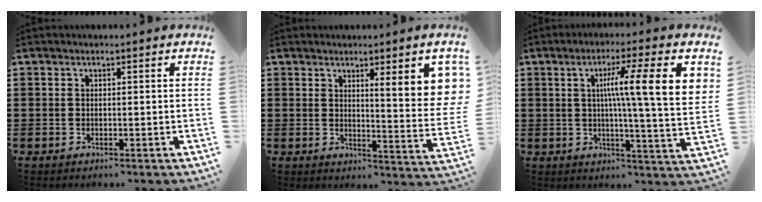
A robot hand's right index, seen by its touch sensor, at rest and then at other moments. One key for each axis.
{"total": 7.9, "fx": 3.8, "fy": 0.9, "fz": 6.8, "tx": -0.106, "ty": -0.025, "tz": 0.059}
{"total": 11.9, "fx": 3.5, "fy": 0.7, "fz": 11.4, "tx": -0.194, "ty": -0.007, "tz": 0.048}